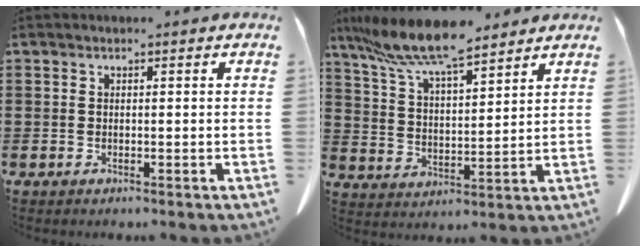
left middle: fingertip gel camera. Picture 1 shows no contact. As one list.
[{"total": 10.4, "force": [8.7, 1.0, 5.5], "torque": [-0.135, -0.035, 0.154]}]